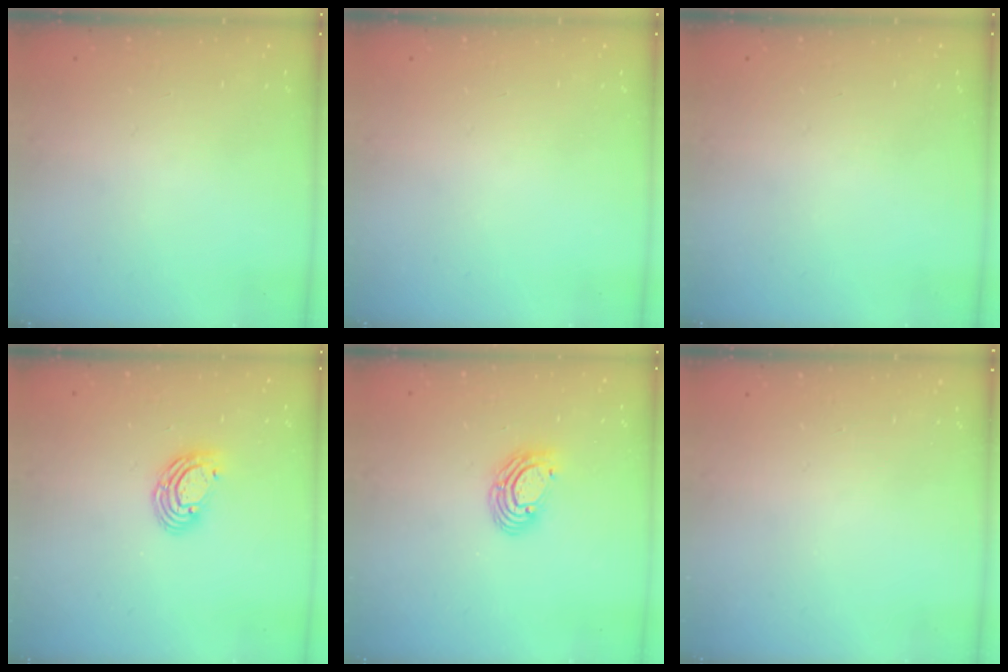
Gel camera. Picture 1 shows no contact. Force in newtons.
{"total": 0.0}
{"total": 0.0}
{"total": 7.5, "press": 7.4, "slide": 1.3}
{"total": 7.0, "press": 6.9, "slide": 0.8}
{"total": 0.0}